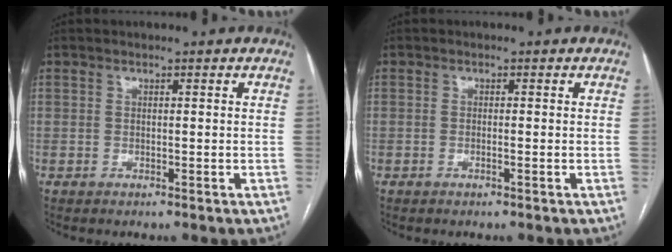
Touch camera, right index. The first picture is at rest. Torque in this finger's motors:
{"motor_torque": [-0.20, 0.10, -0.02, -0.01]}